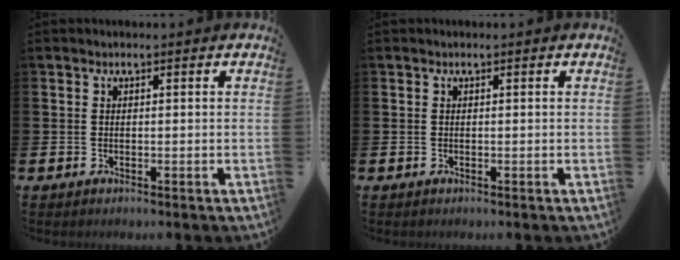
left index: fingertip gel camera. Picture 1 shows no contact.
{"total": 0.0}